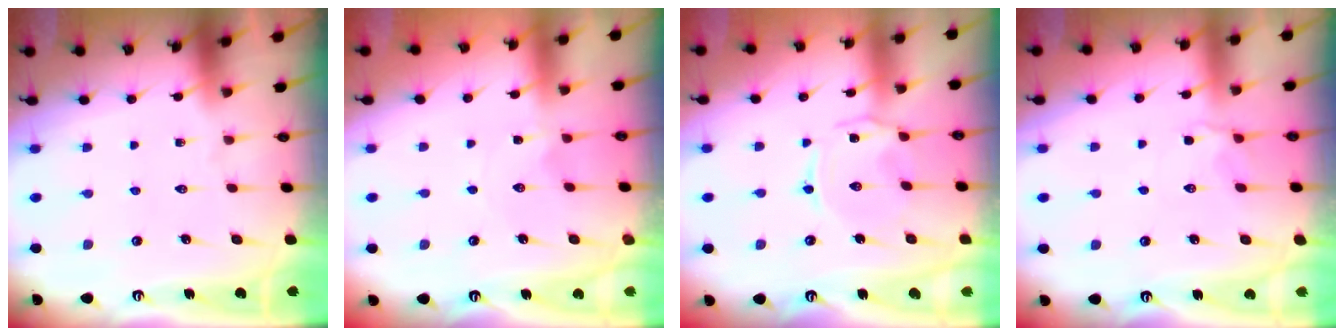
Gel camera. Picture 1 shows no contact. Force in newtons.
{"total": 0.9, "press": 0.9, "slide": 0.1}
{"total": 2.0, "press": 1.9, "slide": 0.5}
{"total": 1.9, "press": 1.5, "slide": 1.1}